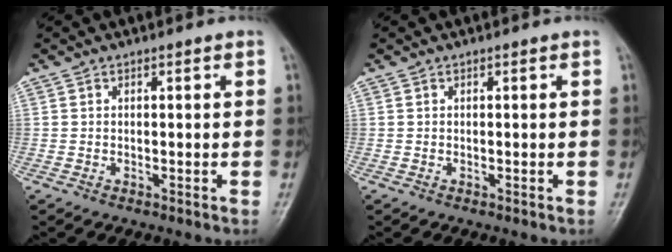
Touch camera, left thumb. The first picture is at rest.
{"total": 0.0}